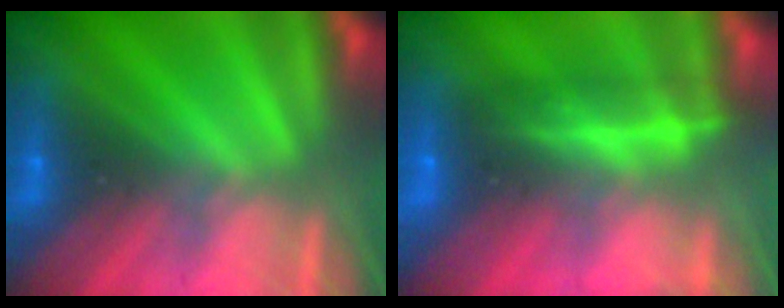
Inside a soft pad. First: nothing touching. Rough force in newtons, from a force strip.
{"total": 2.1}